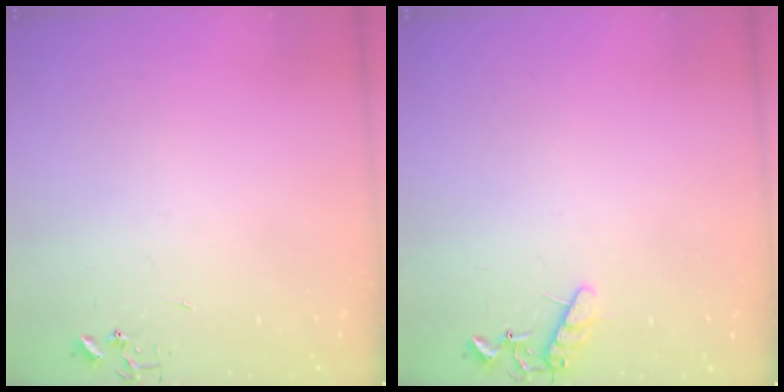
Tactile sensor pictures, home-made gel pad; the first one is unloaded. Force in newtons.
{"total": 8.2, "press": 8.1, "slide": 0.3}